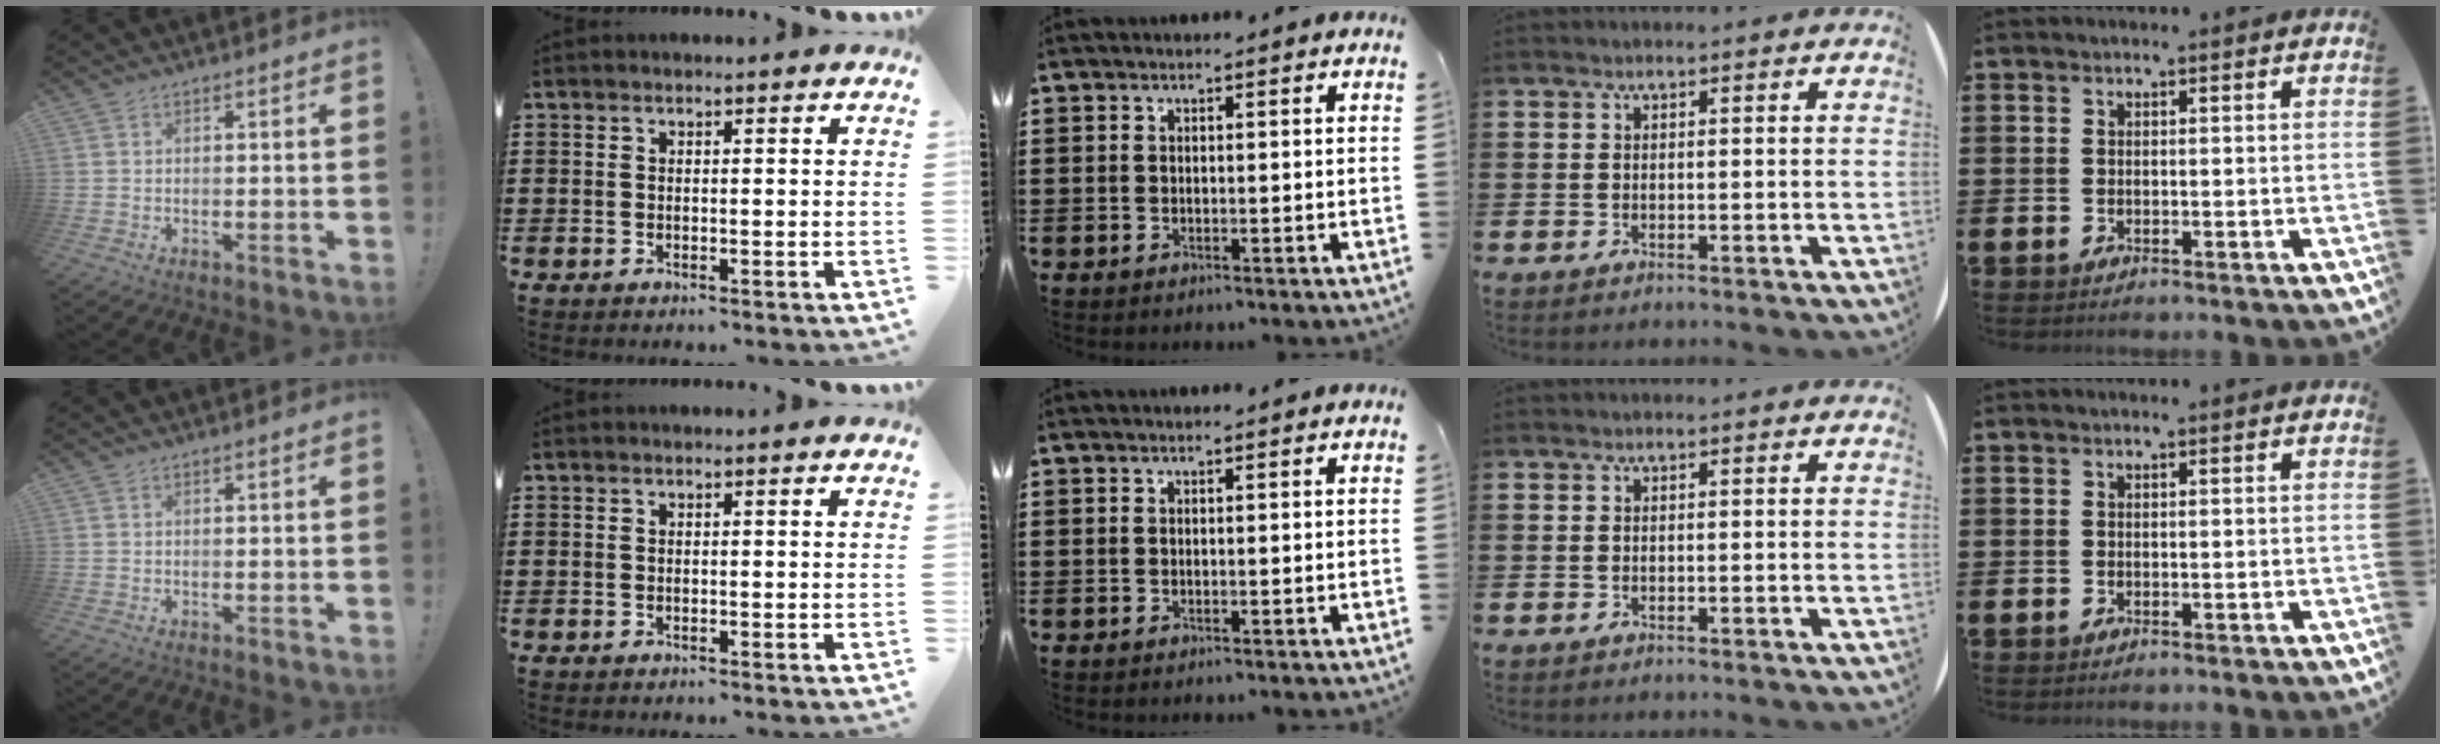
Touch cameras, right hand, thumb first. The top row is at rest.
{}